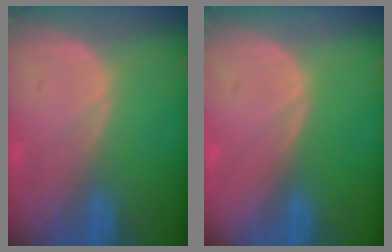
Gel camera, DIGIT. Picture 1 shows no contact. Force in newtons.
{"total": 0.0}